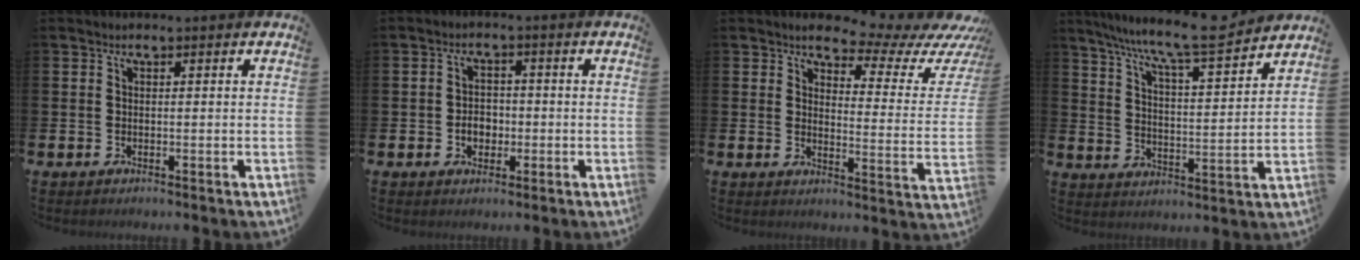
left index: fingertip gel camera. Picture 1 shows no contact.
{"total": 2.9, "force": [-0.8, 2.3, 1.7], "torque": [-0.015, -0.003, -0.022]}
{"total": 4.6, "force": [4.0, 1.5, 1.7], "torque": [-0.035, -0.039, 0.056]}
{"total": 9.2, "force": [8.5, 0.2, 3.6], "torque": [-0.096, -0.060, 0.145]}